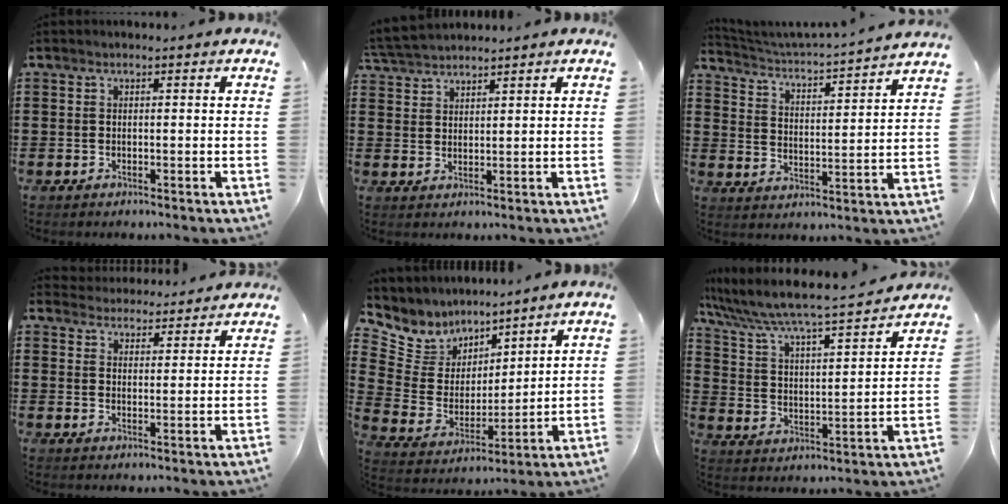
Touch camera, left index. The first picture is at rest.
{"total": 3.6, "force": [3.5, 0.3, 0.7], "torque": [-0.024, -0.005, 0.066]}
{"total": 2.9, "force": [2.7, -0.3, 0.7], "torque": [-0.033, -0.033, 0.036]}
{"total": 3.8, "force": [3.8, 0.4, -0.3], "torque": [-0.008, -0.016, 0.069]}
{"total": 7.8, "force": [5.9, 5.0, 0.1], "torque": [-0.057, -0.048, 0.114]}
{"total": 6.3, "force": [5.7, 0.0, 2.6], "torque": [-0.079, -0.046, 0.088]}